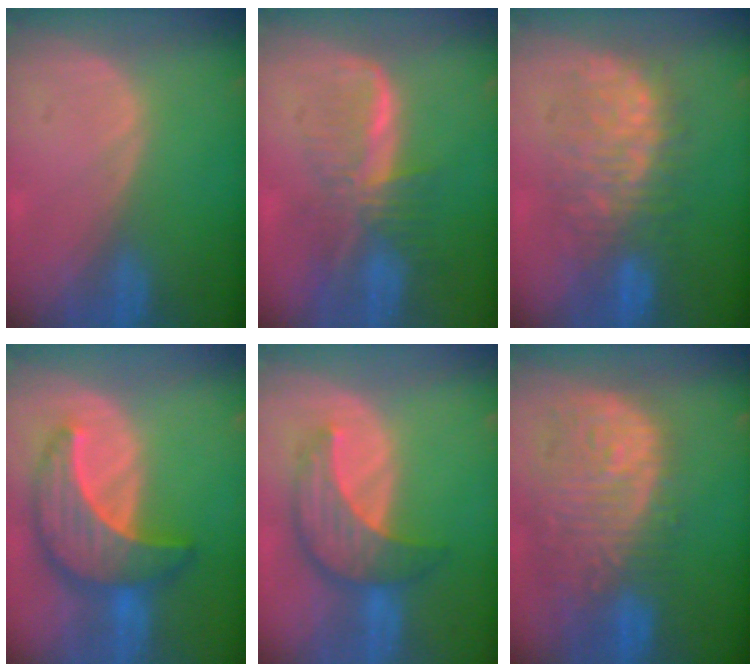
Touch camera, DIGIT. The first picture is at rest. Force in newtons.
{"total": 7.9, "press": 6.9, "slide": 3.9}
{"total": 9.1, "press": 9.1, "slide": 0.6}
{"total": 10.0, "press": 10.0, "slide": 0.7}
{"total": 7.9, "press": 7.4, "slide": 2.7}
{"total": 13.4, "press": 11.3, "slide": 7.3}